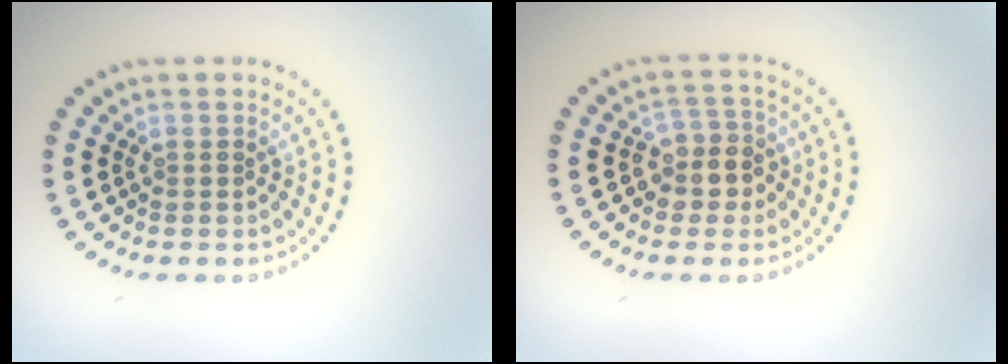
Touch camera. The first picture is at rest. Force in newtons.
{"total": 2.8, "press": 2.5, "slide": 1.3}